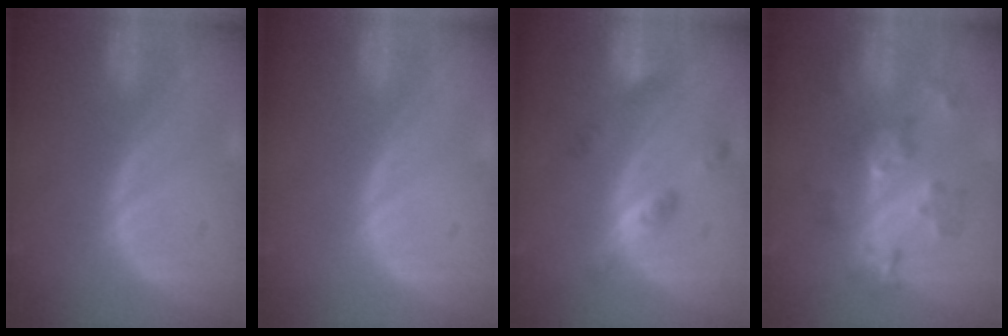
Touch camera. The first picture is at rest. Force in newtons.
{"total": 0.0}
{"total": 5.1, "press": 4.6, "slide": 2.2}
{"total": 6.9, "press": 6.9, "slide": 0.2}